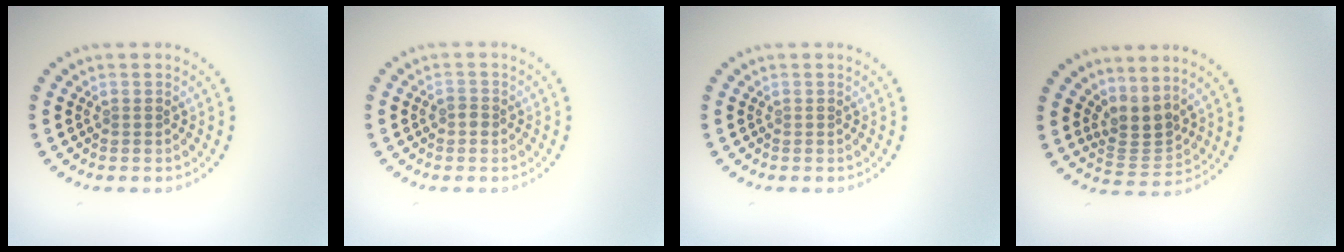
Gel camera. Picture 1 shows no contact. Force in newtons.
{"total": 0.9, "press": 0.8, "slide": 0.3}
{"total": 0.0}
{"total": 2.9, "press": 2.1, "slide": 1.9}